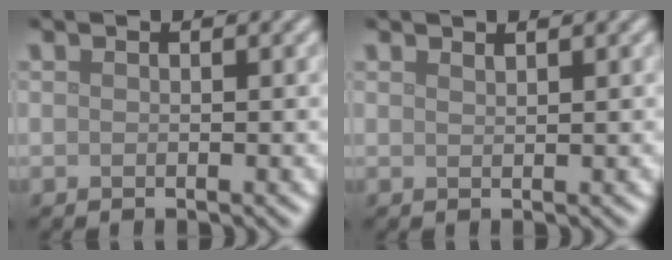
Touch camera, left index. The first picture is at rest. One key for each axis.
{"total": 0.6, "fx": 0.6, "fy": 0.1, "fz": 0.2, "tx": 0.001, "ty": -0.001, "tz": 0.013}